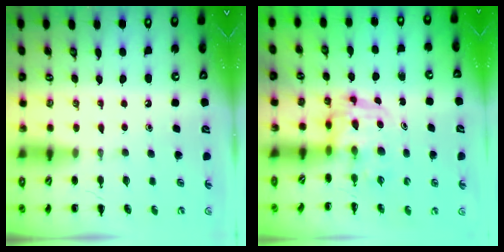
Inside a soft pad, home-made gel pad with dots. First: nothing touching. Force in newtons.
{"total": 3.6, "press": 3.5, "slide": 0.6}